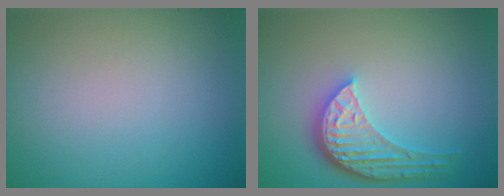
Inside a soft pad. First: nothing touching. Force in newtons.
{"total": 5.3, "press": 3.9, "slide": 3.5}